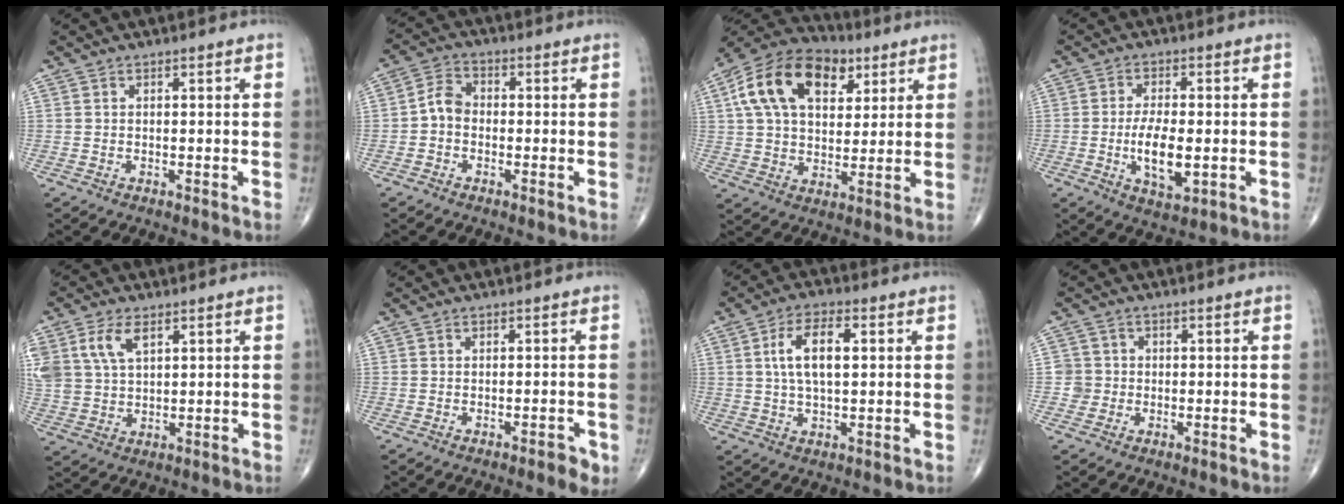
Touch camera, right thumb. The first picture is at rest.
{"total": 4.5, "force": [-1.0, 3.4, 2.7], "torque": [-0.039, 0.017, -0.031]}
{"total": 19.2, "force": [7.3, 12.0, 13.1], "torque": [-0.214, 0.003, 0.119]}
{"total": 8.2, "force": [-1.4, 3.5, 7.3], "torque": [-0.127, -0.005, -0.021]}
{"total": 10.0, "force": [4.3, 5.9, 6.8], "torque": [-0.150, -0.003, 0.092]}
{"total": 2.5, "force": [-1.3, 0.9, 2.0], "torque": [-0.024, 0.005, -0.016]}
{"total": 8.8, "force": [1.7, 4.0, 7.7], "torque": [-0.137, 0.008, 0.027]}
{"total": 3.0, "force": [-0.4, 3.0, -0.1], "torque": [0.028, 0.010, -0.012]}